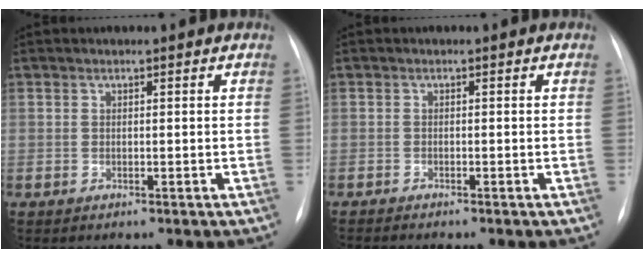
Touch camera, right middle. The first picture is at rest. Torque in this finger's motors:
{"motor_torque": [0.63, -0.75, 0.02, 0.00]}